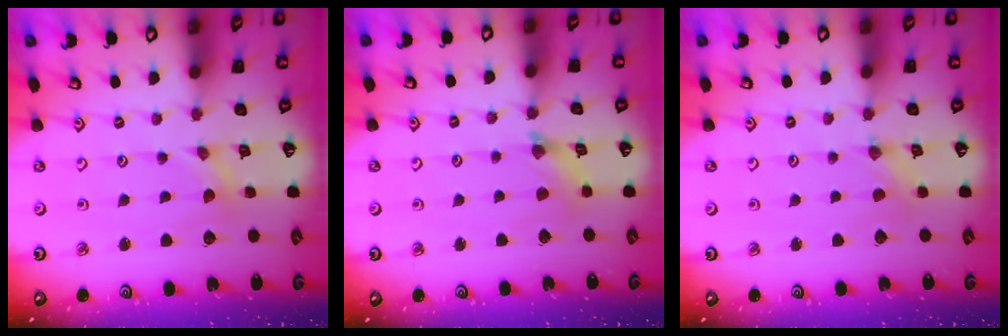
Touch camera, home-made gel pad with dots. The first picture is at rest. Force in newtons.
{"total": 3.6, "press": 3.6, "slide": 0.4}
{"total": 0.6, "press": 0.6, "slide": 0.1}